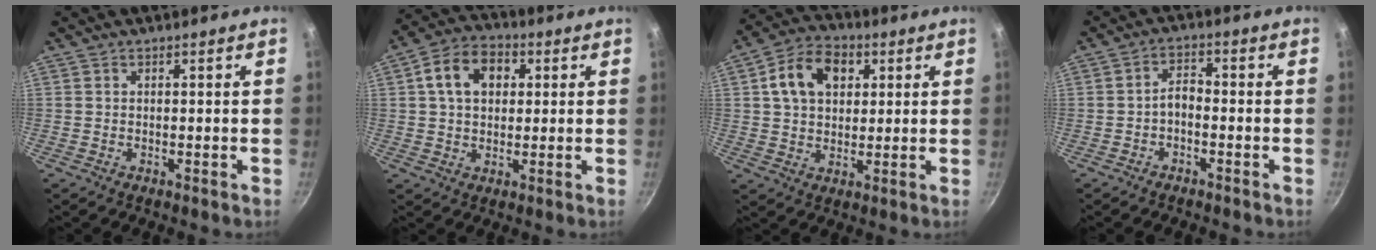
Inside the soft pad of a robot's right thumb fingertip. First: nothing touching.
{"total": 10.6, "force": [2.6, 7.7, 6.8], "torque": [-0.094, 0.015, 0.031]}
{"total": 11.6, "force": [3.5, 8.4, 7.1], "torque": [-0.103, 0.009, 0.047]}
{"total": 3.1, "force": [-1.6, 1.6, 2.1], "torque": [-0.034, 0.026, -0.031]}